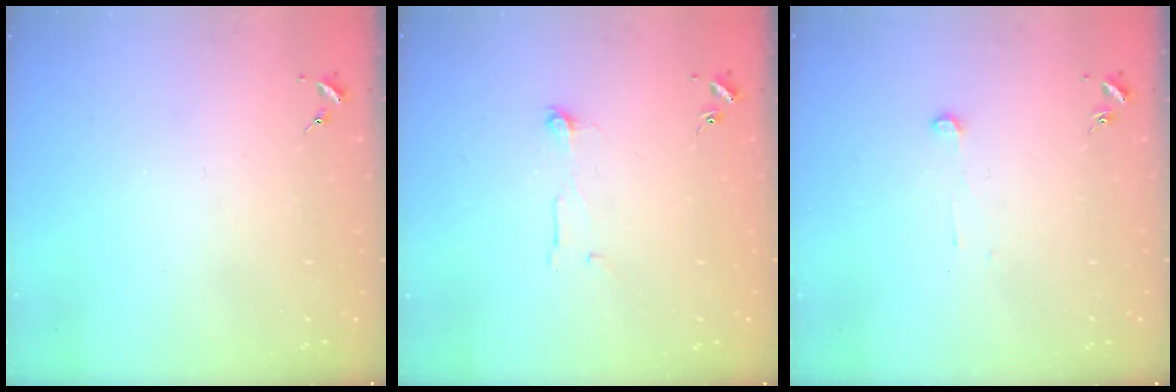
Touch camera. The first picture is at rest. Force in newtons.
{"total": 4.9, "press": 4.9, "slide": 0.5}
{"total": 3.2, "press": 3.2, "slide": 0.1}